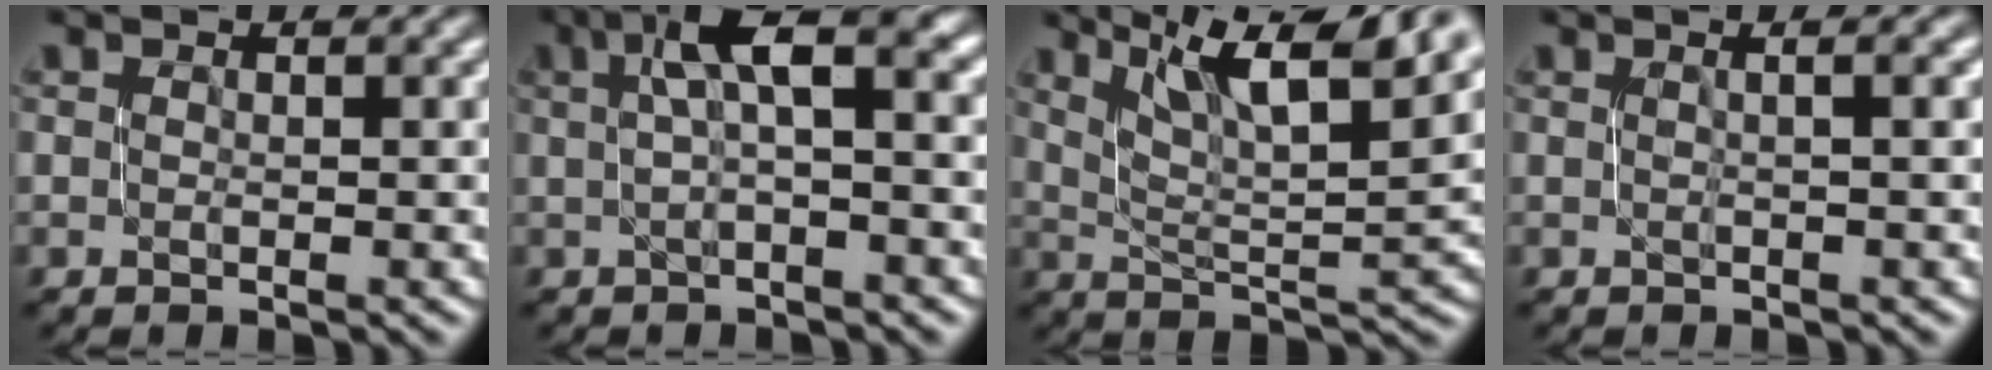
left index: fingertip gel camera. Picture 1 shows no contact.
{"total": 5.7, "force": [1.4, 1.5, 5.3], "torque": [-0.085, 0.022, 0.015]}
{"total": 11.6, "force": [7.9, 2.7, 8.1], "torque": [-0.133, 0.010, 0.134]}
{"total": 2.4, "force": [0.5, 0.7, 2.3], "torque": [-0.023, 0.008, -0.002]}